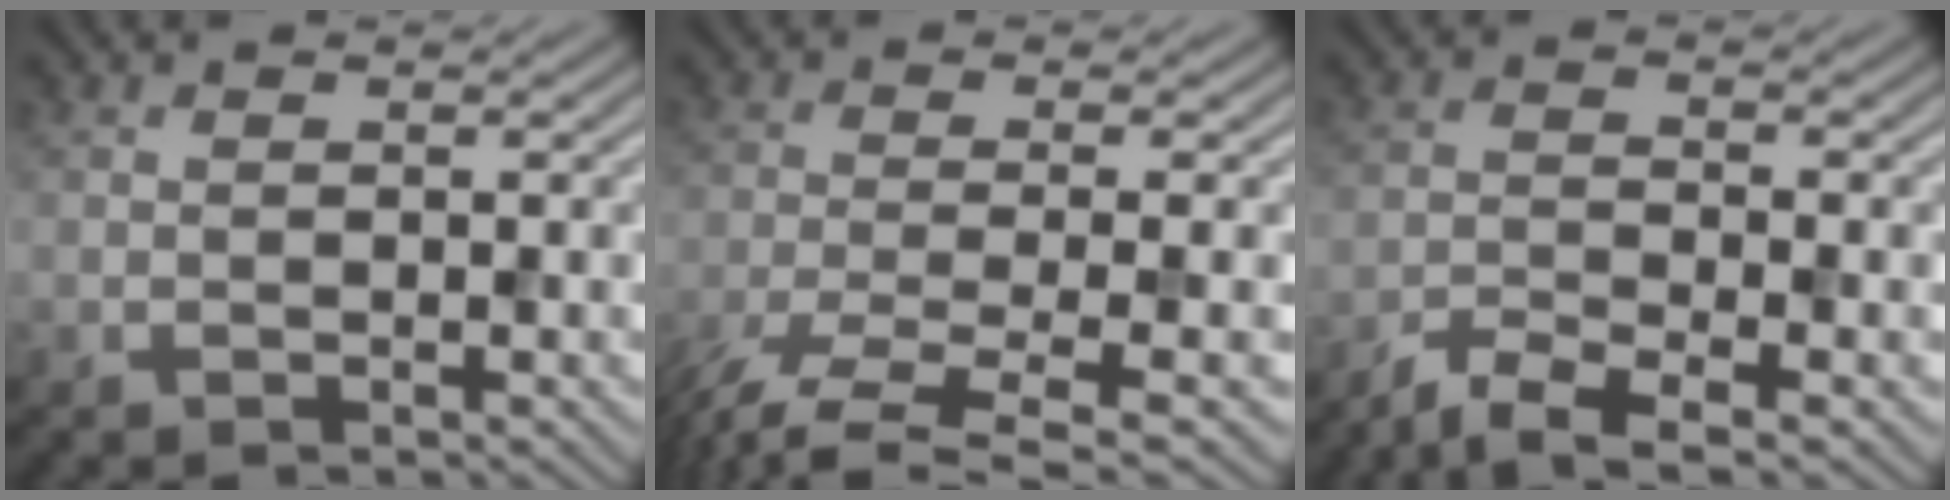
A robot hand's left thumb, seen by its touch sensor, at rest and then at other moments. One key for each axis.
{"total": 7.1, "fx": -4.0, "fy": 1.7, "fz": 5.6, "tx": -0.106, "ty": -0.015, "tz": -0.078}
{"total": 4.7, "fx": -3.8, "fy": 0.7, "fz": 2.7, "tx": -0.054, "ty": -0.006, "tz": -0.076}